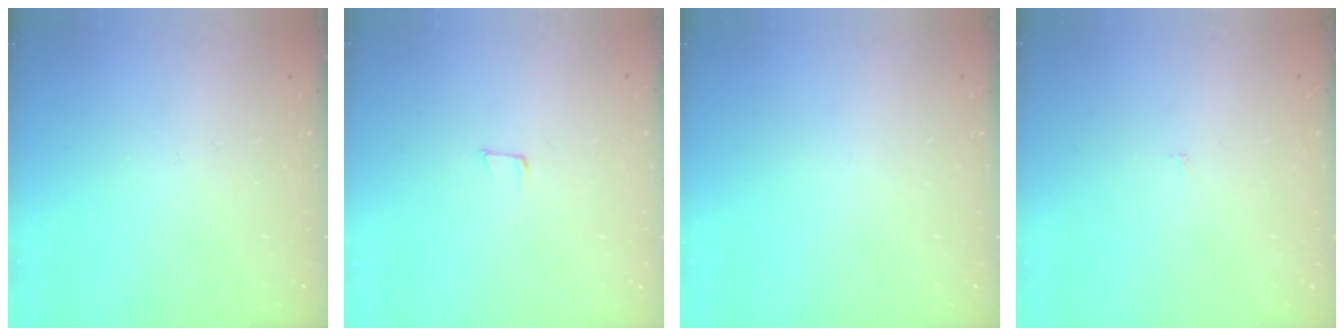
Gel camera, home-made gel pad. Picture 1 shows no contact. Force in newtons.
{"total": 4.1, "press": 4.0, "slide": 1.1}
{"total": 0.0}
{"total": 2.2, "press": 2.2, "slide": 0.2}